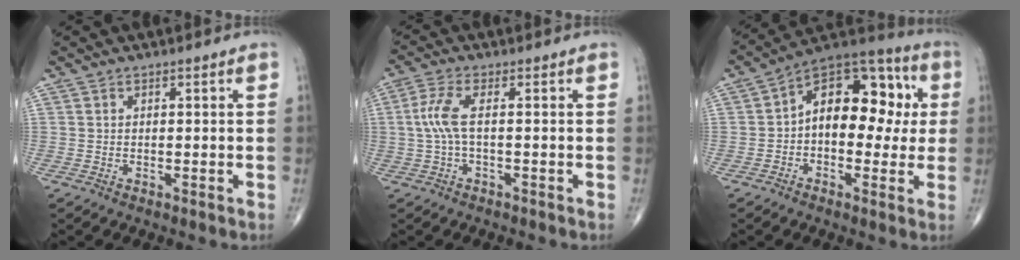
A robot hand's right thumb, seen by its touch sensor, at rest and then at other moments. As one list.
[{"total": 5.2, "force": [0.0, 1.5, 5.0], "torque": [-0.135, 0.011, -0.003]}, {"total": 17.1, "force": [1.1, 10.5, 13.4], "torque": [-0.151, 0.044, 0.004]}]